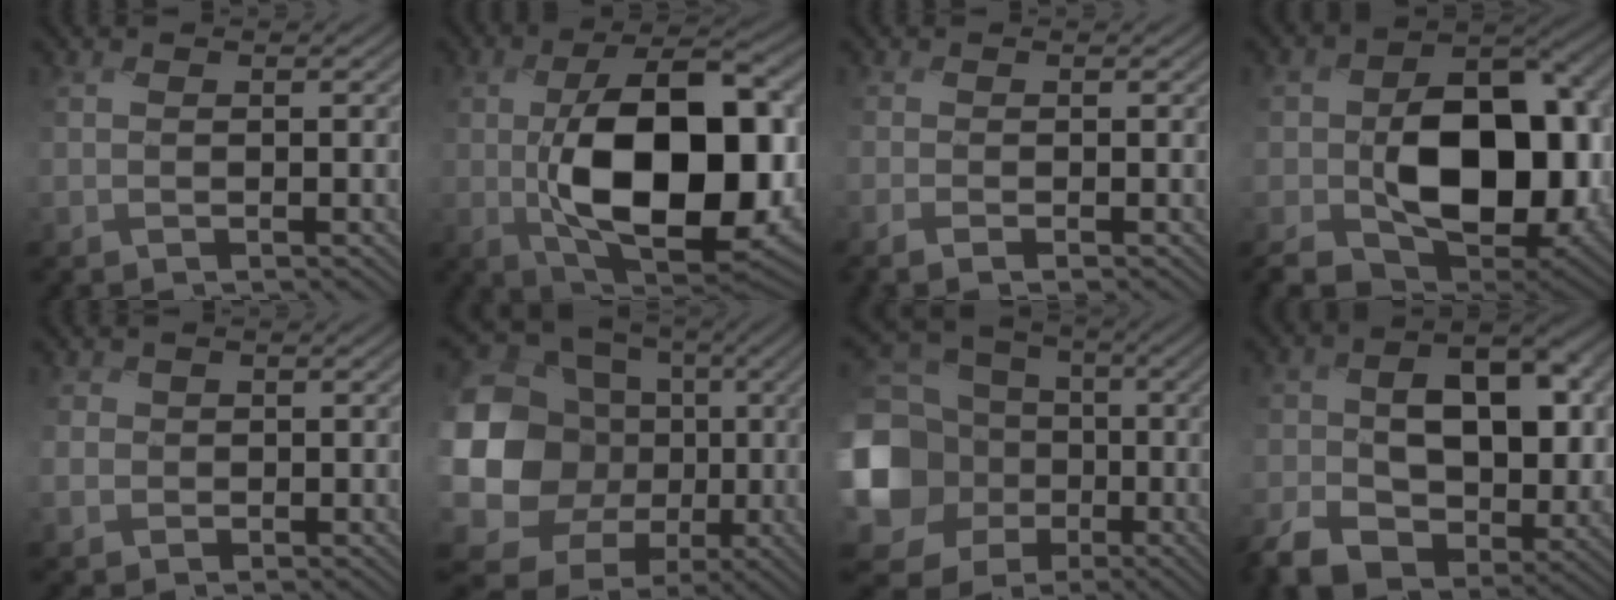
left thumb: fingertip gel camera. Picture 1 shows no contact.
{"total": 16.2, "force": [-0.8, 8.9, 13.5], "torque": [-0.224, -0.016, -0.003]}
{"total": 1.1, "force": [-0.7, -0.6, -0.5], "torque": [0.014, 0.001, -0.019]}
{"total": 14.4, "force": [-2.5, 10.2, 9.8], "torque": [-0.137, -0.031, -0.040]}
{"total": 1.8, "force": [-0.2, 1.6, -0.7], "torque": [0.007, -0.004, -0.015]}
{"total": 19.3, "force": [-3.2, 16.1, 10.1], "torque": [-0.246, -0.011, -0.079]}
{"total": 18.3, "force": [-3.4, 16.1, 7.9], "torque": [-0.229, -0.027, -0.068]}
{"total": 12.1, "force": [-2.3, 8.6, 8.3], "torque": [-0.108, -0.014, -0.048]}